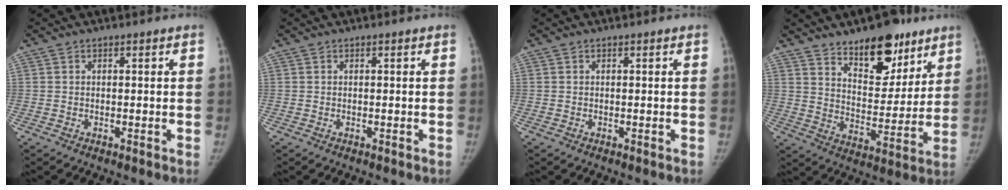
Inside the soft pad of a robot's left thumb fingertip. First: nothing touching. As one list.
[{"total": 0.0}, {"total": 0.0}, {"total": 15.8, "force": [10.8, 7.5, 8.8], "torque": [-0.076, -0.074, 0.174]}]